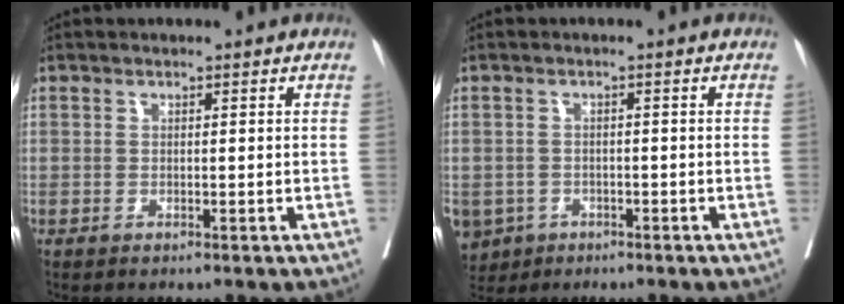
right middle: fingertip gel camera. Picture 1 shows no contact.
{"total": 7.2, "force": [-3.8, 5.9, 1.6], "torque": [-0.050, 0.001, -0.057]}